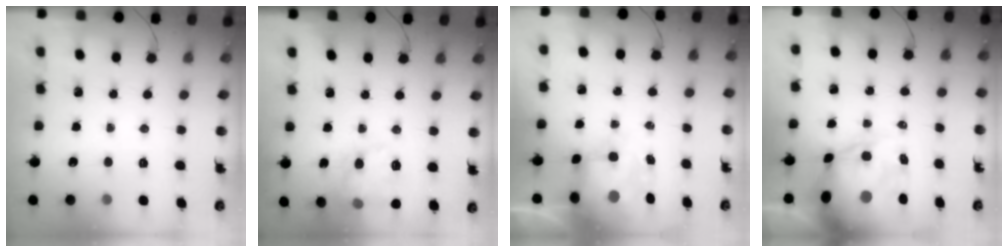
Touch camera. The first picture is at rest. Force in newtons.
{"total": 13.3, "press": 13.3, "slide": 0.6}
{"total": 7.8, "press": 7.7, "slide": 1.3}
{"total": 15.6, "press": 15.2, "slide": 3.6}